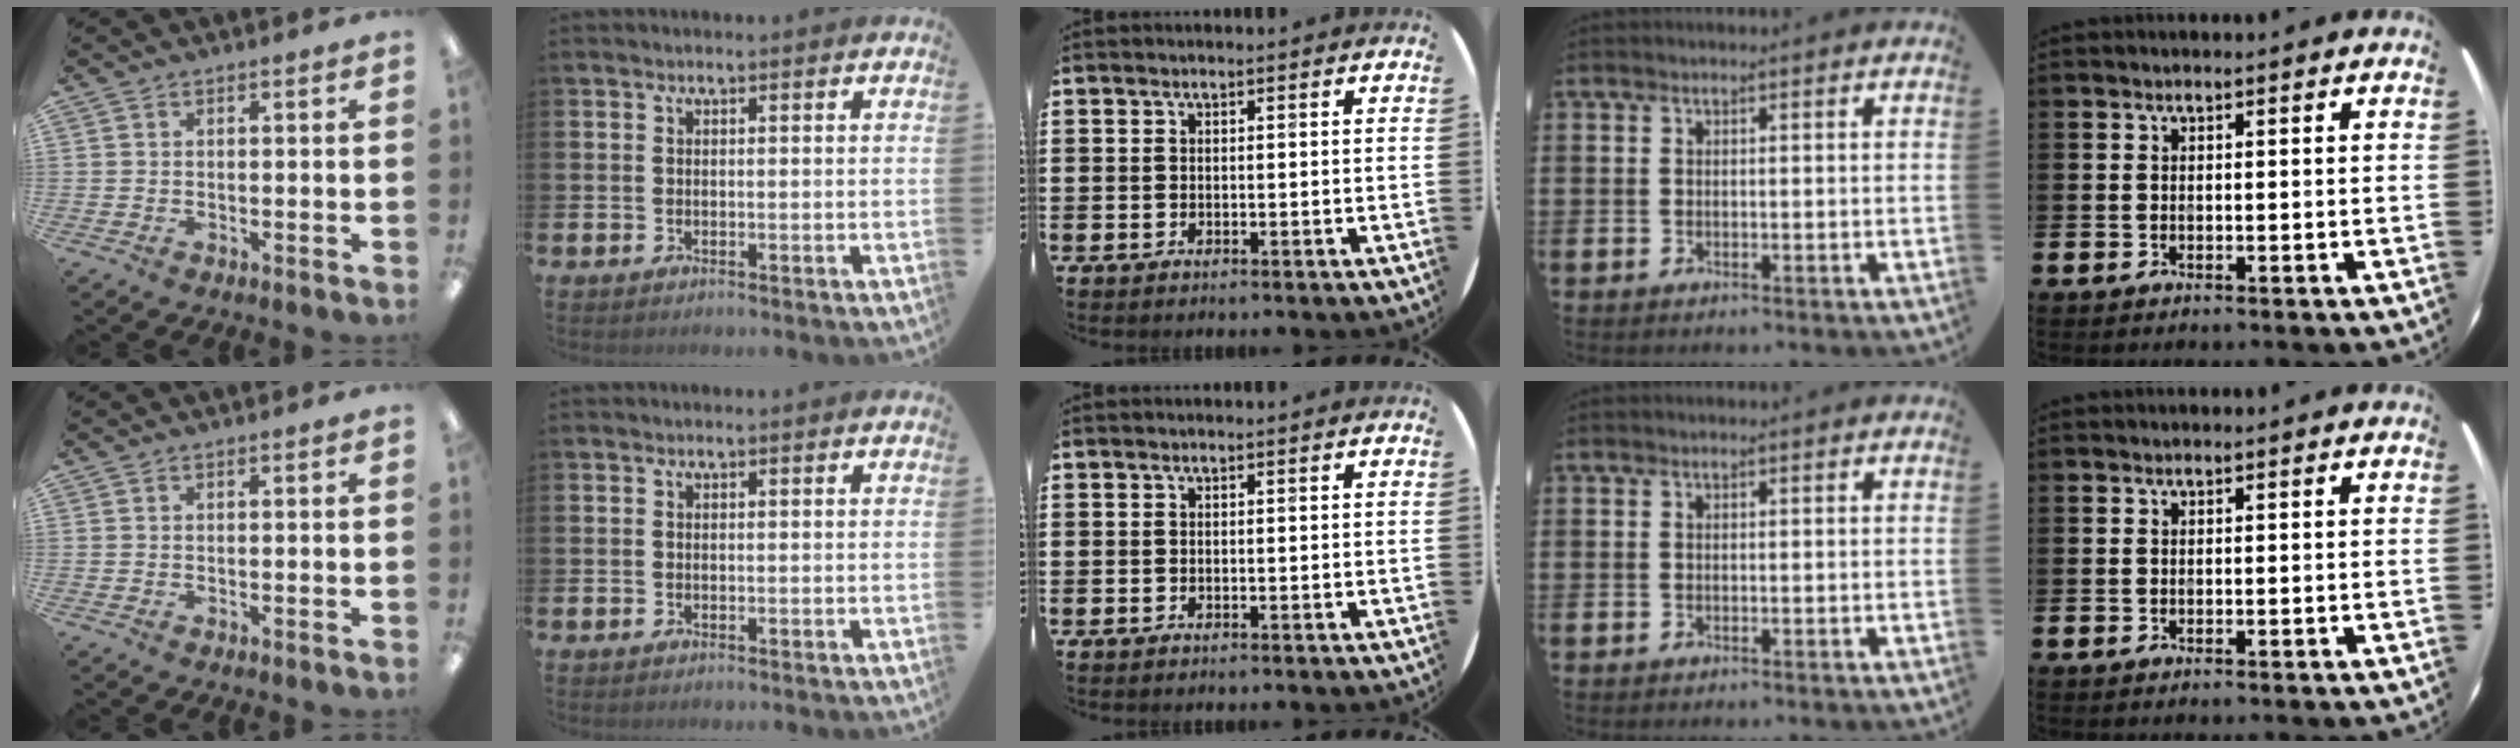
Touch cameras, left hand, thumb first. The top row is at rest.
{}